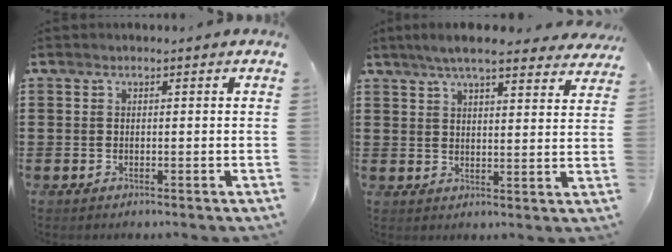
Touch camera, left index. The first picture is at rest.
{"total": 6.3, "force": [5.6, 0.8, 2.7], "torque": [-0.069, -0.010, 0.102]}